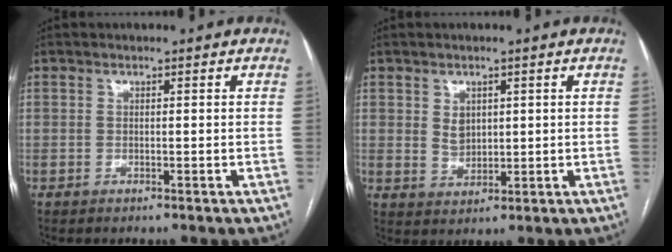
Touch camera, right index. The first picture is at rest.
{"total": 3.4, "force": [1.1, 2.6, 1.9], "torque": [-0.037, 0.001, 0.029]}